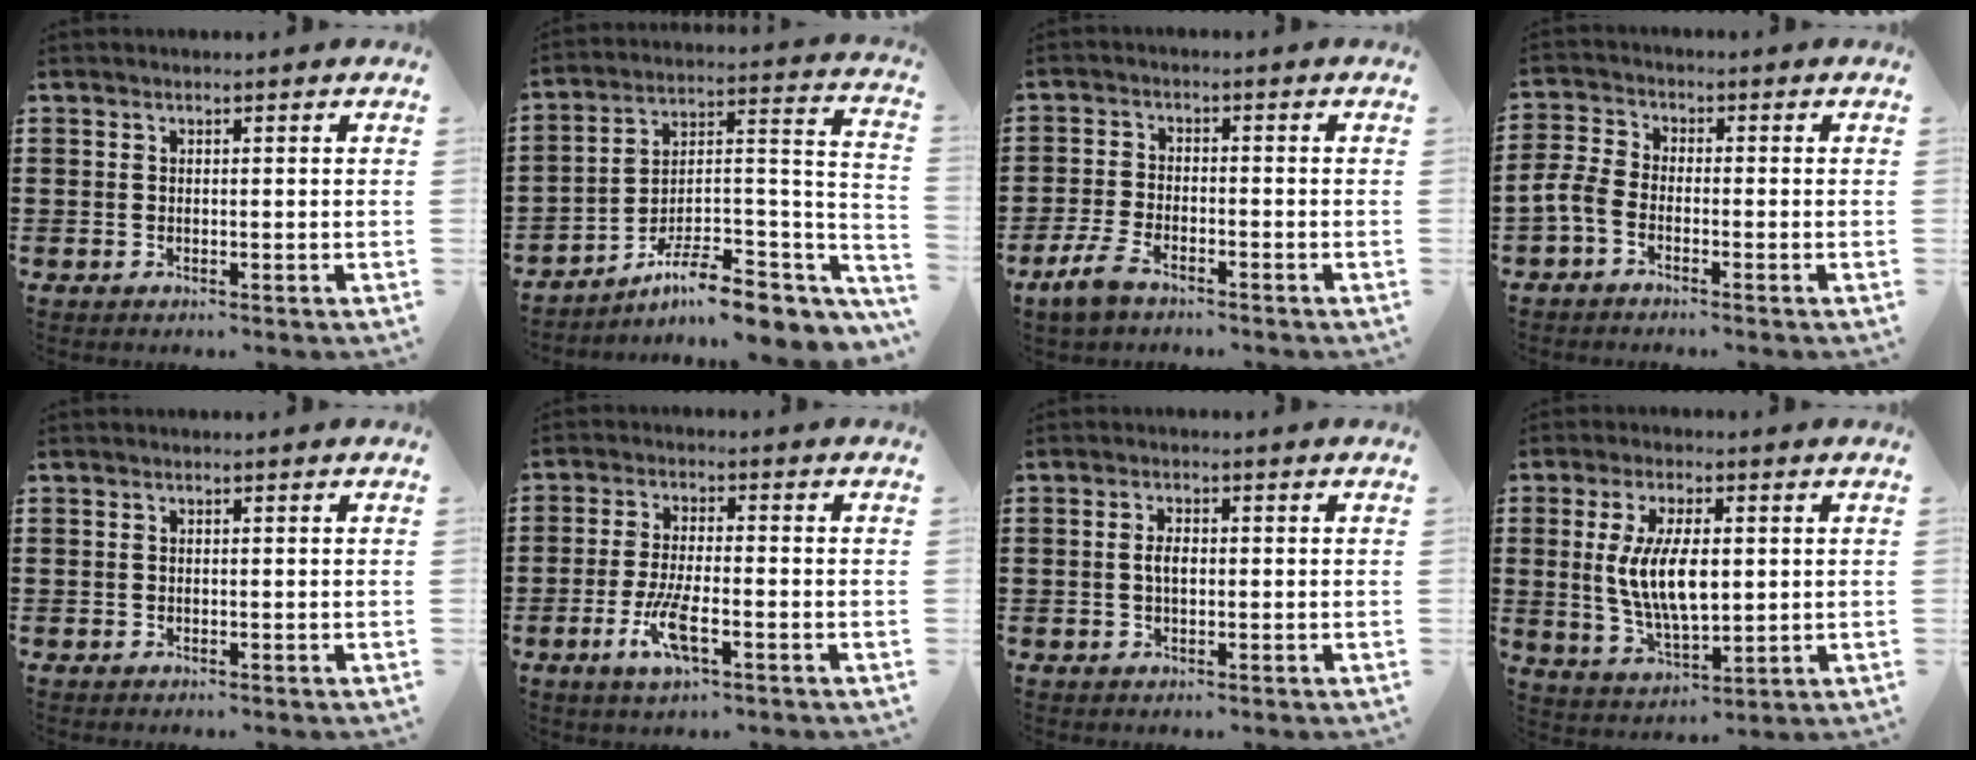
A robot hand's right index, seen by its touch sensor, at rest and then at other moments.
{"total": 9.7, "force": [-7.3, 2.8, 5.7], "torque": [-0.090, 0.010, -0.137]}
{"total": 3.9, "force": [-2.8, 1.4, 2.3], "torque": [-0.059, 0.003, -0.058]}
{"total": 3.4, "force": [-2.4, 1.3, 2.1], "torque": [-0.064, -0.003, -0.054]}
{"total": 0.0}
{"total": 6.3, "force": [-2.7, 1.4, 5.6], "torque": [-0.125, -0.015, -0.051]}
{"total": 2.3, "force": [0.0, 1.0, 2.0], "torque": [-0.040, 0.004, -0.002]}
{"total": 9.1, "force": [0.9, 3.9, 8.2], "torque": [-0.177, 0.001, 0.012]}